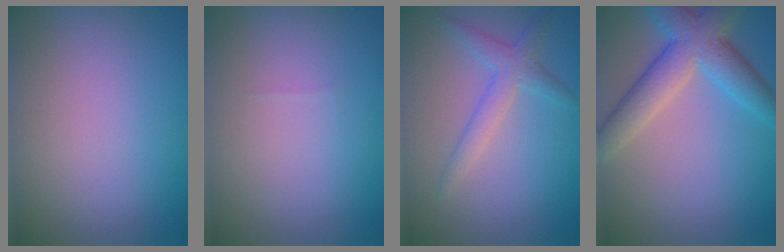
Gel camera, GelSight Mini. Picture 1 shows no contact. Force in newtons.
{"total": 0.0}
{"total": 2.4, "press": 2.4, "slide": 0.0}
{"total": 4.9, "press": 4.9, "slide": 0.3}